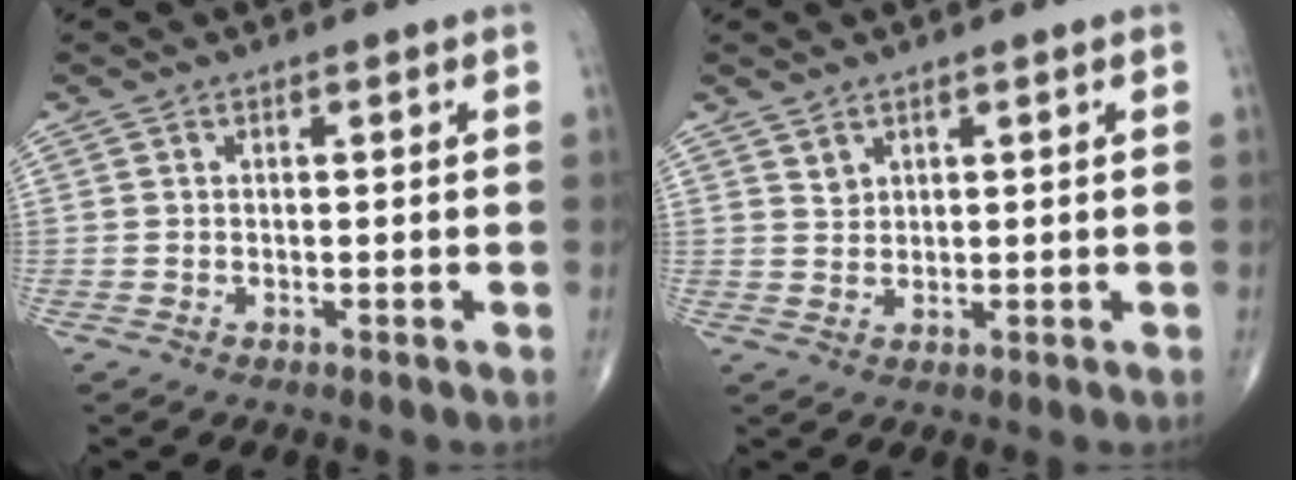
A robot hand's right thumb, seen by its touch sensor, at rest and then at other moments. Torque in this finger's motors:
{"motor_torque": [-0.54, 0.28, -0.09, 0.12, 0.04]}